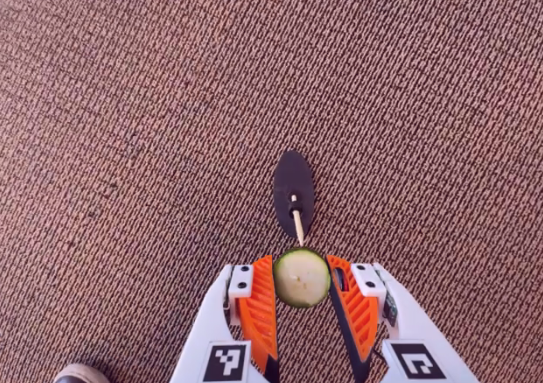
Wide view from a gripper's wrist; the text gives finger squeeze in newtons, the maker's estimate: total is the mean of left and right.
{"total": 6.3, "left": 6.0, "right": 6.6}